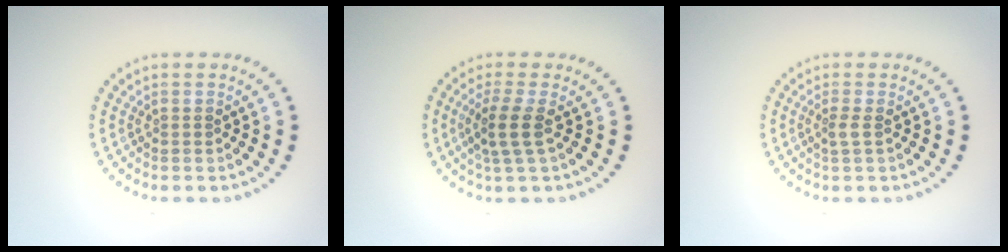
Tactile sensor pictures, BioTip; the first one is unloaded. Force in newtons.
{"total": 2.6, "press": 2.0, "slide": 1.6}
{"total": 1.0, "press": 0.7, "slide": 0.8}